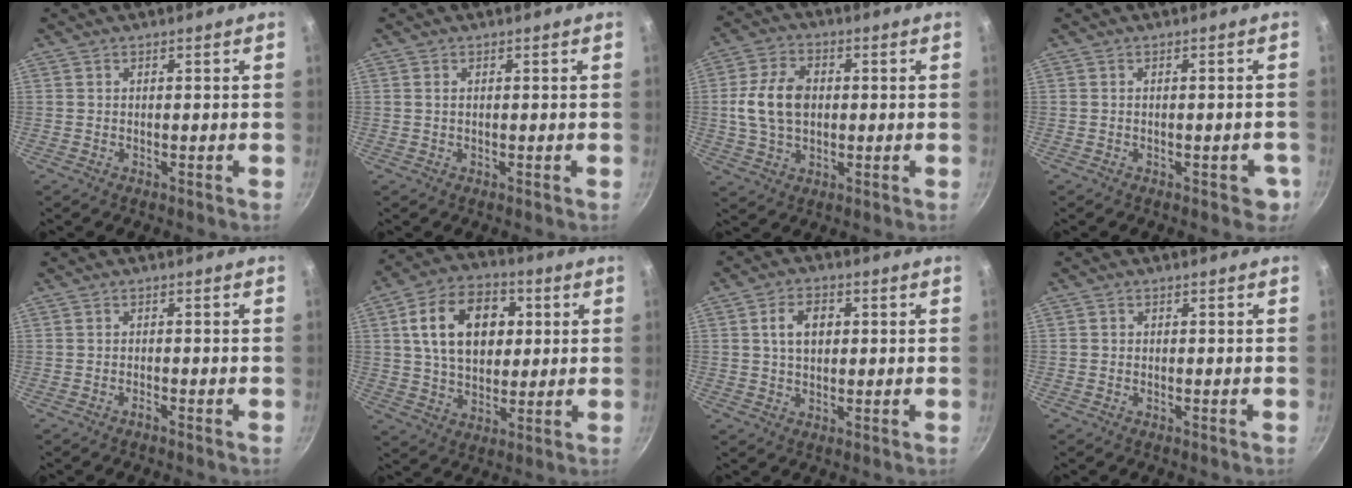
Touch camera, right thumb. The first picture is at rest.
{"total": 0.8, "force": [0.2, 0.5, 0.5], "torque": [-0.010, 0.002, 0.002]}
{"total": 10.6, "force": [0.5, 7.3, 7.6], "torque": [-0.132, 0.014, 0.005]}
{"total": 3.2, "force": [-1.3, 1.8, 2.3], "torque": [-0.012, 0.013, -0.009]}
{"total": 0.6, "force": [-0.6, 0.0, 0.3], "torque": [-0.007, 0.005, -0.013]}
{"total": 17.2, "force": [4.0, 11.8, 11.9], "torque": [-0.165, 0.009, 0.059]}
{"total": 6.3, "force": [1.3, 4.3, 4.4], "torque": [-0.057, 0.006, 0.020]}
{"total": 0.7, "force": [-0.1, 0.7, 0.1], "torque": [0.001, 0.002, -0.004]}